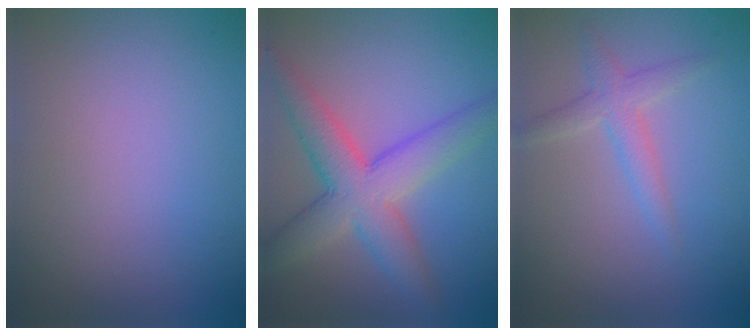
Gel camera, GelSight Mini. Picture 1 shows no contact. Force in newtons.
{"total": 6.9, "press": 6.9, "slide": 0.1}
{"total": 2.3, "press": 2.3, "slide": 0.0}